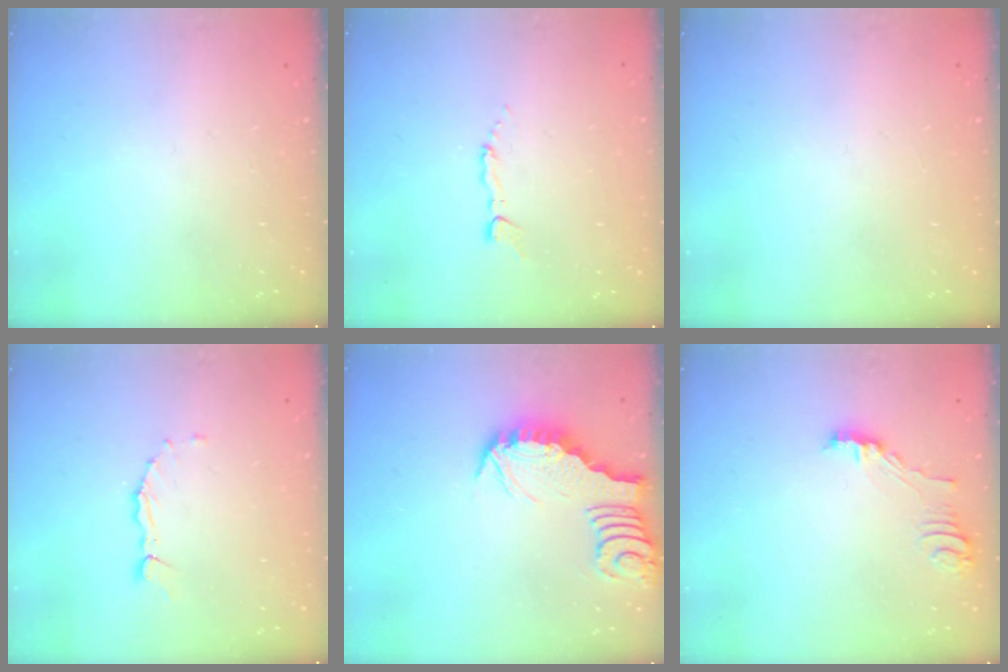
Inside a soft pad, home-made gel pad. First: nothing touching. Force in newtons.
{"total": 3.0, "press": 3.0, "slide": 0.2}
{"total": 0.0}
{"total": 1.7, "press": 1.7, "slide": 0.2}
{"total": 3.0, "press": 3.0, "slide": 0.3}
{"total": 3.4, "press": 3.4, "slide": 0.3}